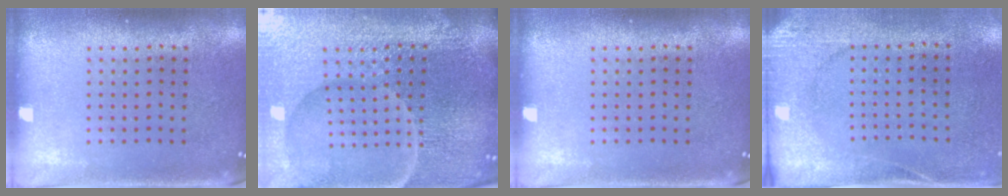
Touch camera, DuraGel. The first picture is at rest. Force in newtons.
{"total": 7.0, "press": 6.2, "slide": 3.4}
{"total": 0.0}
{"total": 2.7, "press": 2.1, "slide": 1.7}